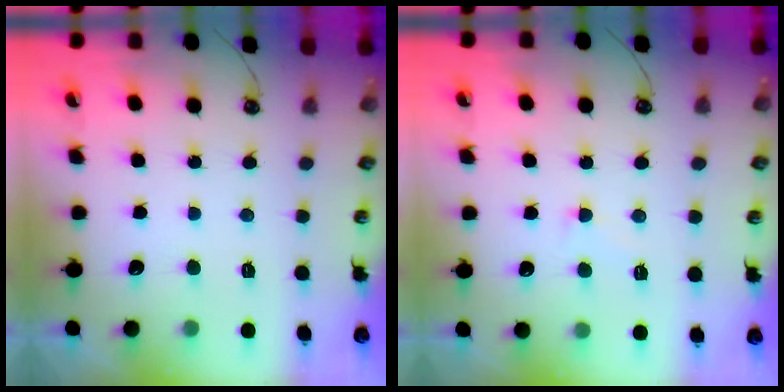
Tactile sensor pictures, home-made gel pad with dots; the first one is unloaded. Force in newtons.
{"total": 3.8, "press": 3.7, "slide": 0.9}